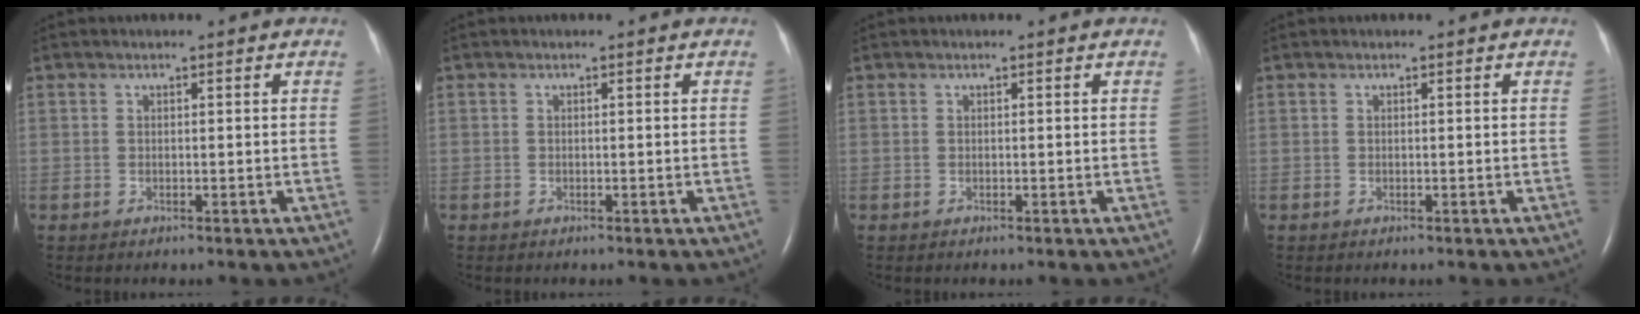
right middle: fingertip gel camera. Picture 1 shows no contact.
{"total": 0.0}
{"total": 0.0}
{"total": 0.0}